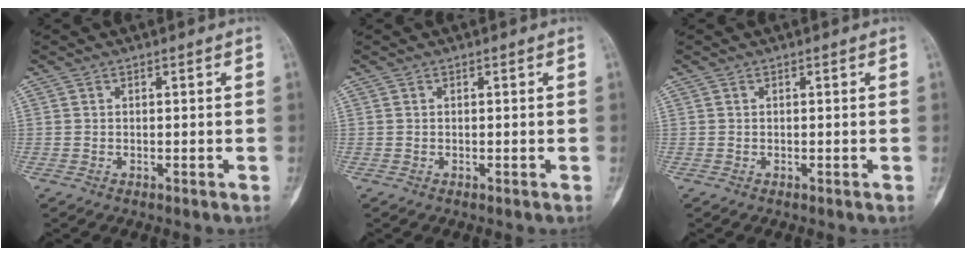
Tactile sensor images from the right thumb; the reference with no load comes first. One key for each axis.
{"total": 0.0}
{"total": 0.0}